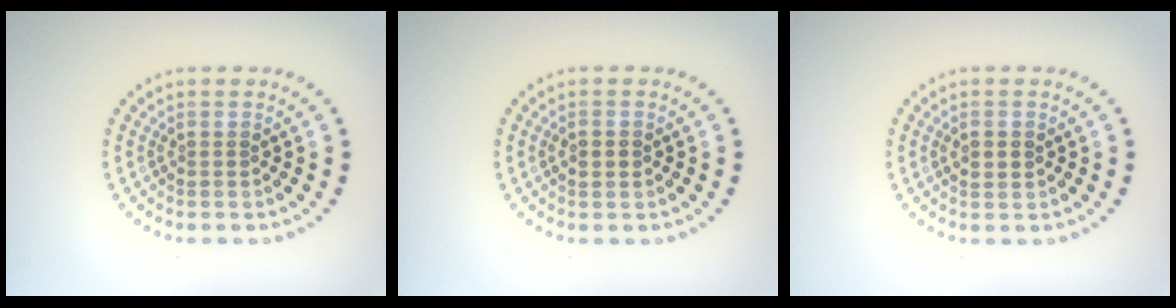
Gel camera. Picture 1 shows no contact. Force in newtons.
{"total": 1.7, "press": 1.7, "slide": 0.2}
{"total": 1.7, "press": 1.7, "slide": 0.1}